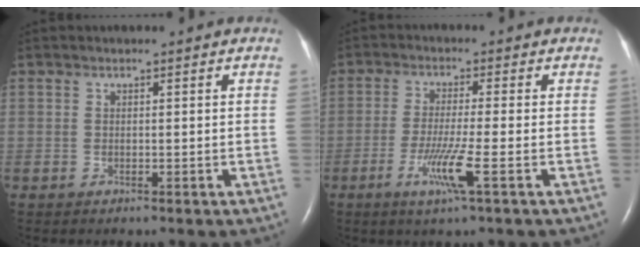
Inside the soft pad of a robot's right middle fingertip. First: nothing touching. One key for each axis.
{"total": 6.0, "fx": -2.5, "fy": -0.7, "fz": 5.4, "tx": -0.110, "ty": -0.017, "tz": -0.049}